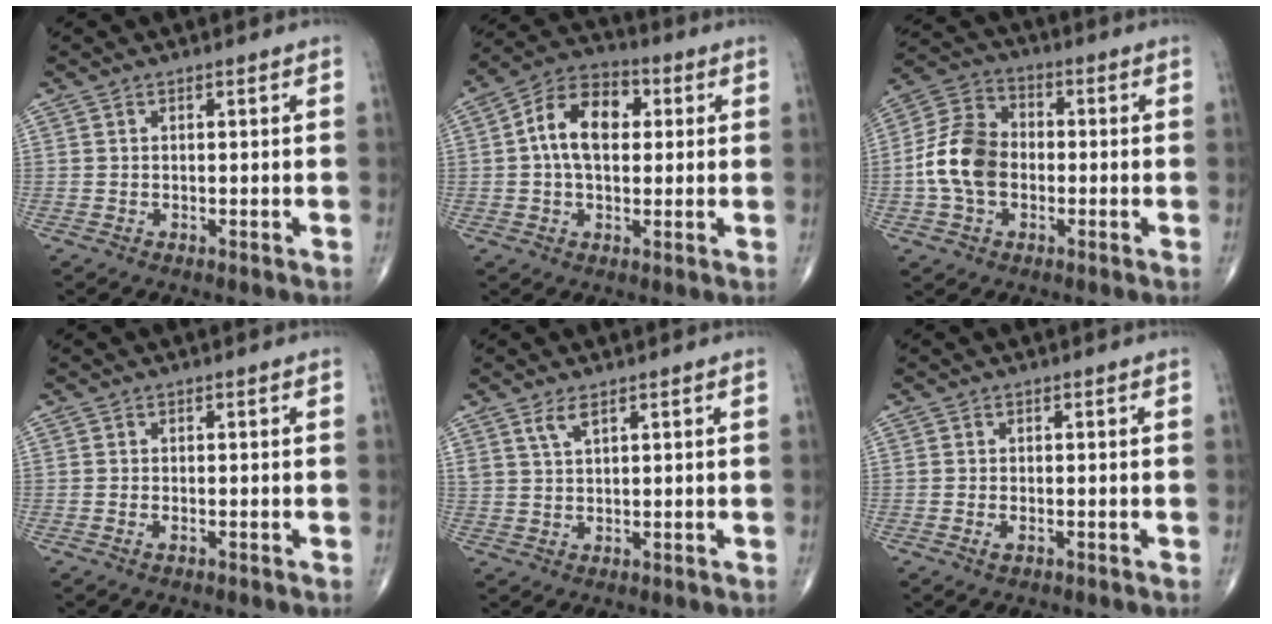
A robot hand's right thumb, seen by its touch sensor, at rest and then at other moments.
{"total": 11.8, "force": [1.7, 7.4, 9.0], "torque": [-0.146, 0.024, 0.020]}
{"total": 11.5, "force": [-1.6, 8.3, 7.8], "torque": [-0.142, 0.031, -0.040]}
{"total": 0.7, "force": [-0.4, 0.2, 0.5], "torque": [-0.009, 0.001, -0.007]}
{"total": 2.7, "force": [1.8, 0.9, 1.9], "torque": [-0.039, -0.005, 0.041]}
{"total": 1.1, "force": [-0.5, 0.5, 0.8], "torque": [-0.015, -0.001, -0.011]}